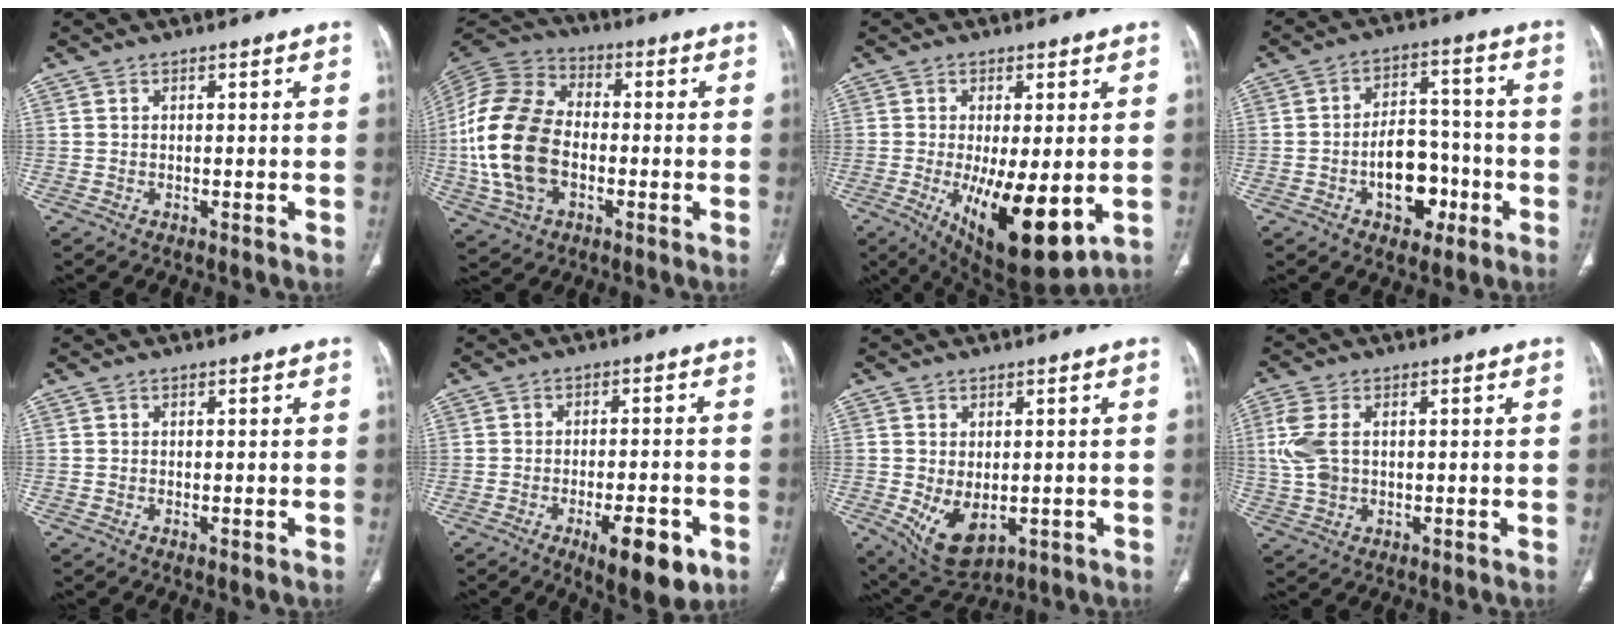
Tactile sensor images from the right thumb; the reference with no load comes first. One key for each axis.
{"total": 19.4, "fx": -2.6, "fy": 12.9, "fz": 14.2, "tx": -0.290, "ty": 0.019, "tz": -0.049}
{"total": 15.3, "fx": -3.4, "fy": 5.5, "fz": 13.8, "tx": -0.224, "ty": -0.030, "tz": -0.034}
{"total": 10.7, "fx": -3.8, "fy": 7.1, "fz": 7.1, "tx": -0.074, "ty": 0.044, "tz": -0.055}
{"total": 0.0}
{"total": 8.7, "fx": -4.1, "fy": 2.9, "fz": 7.1, "tx": -0.096, "ty": 0.008, "tz": -0.051}
{"total": 8.1, "fx": -1.5, "fy": 5.0, "fz": 6.3, "tx": -0.103, "ty": -0.013, "tz": -0.003}
{"total": 6.8, "fx": 1.0, "fy": 4.4, "fz": 5.2, "tx": -0.132, "ty": 0.007, "tz": 0.023}